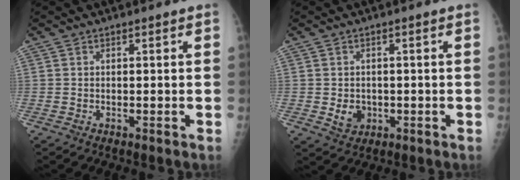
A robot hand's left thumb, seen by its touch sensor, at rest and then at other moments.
{"total": 3.6, "force": [-0.5, 3.1, 1.8], "torque": [-0.016, 0.000, 0.002]}